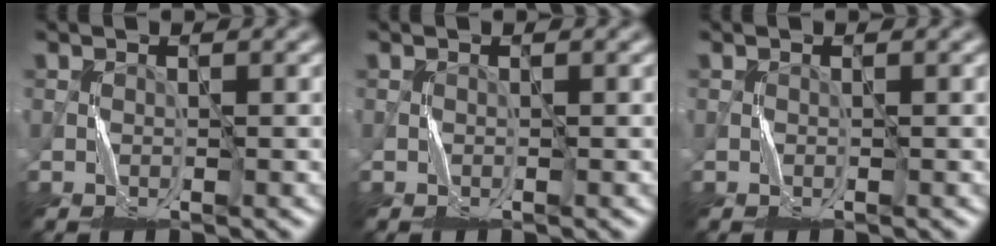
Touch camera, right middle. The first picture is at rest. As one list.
[{"total": 0.0}, {"total": 0.0}]